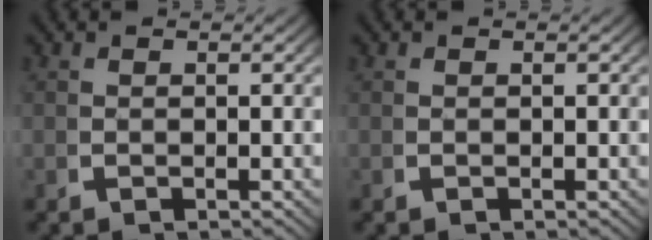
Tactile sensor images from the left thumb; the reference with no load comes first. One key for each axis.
{"total": 0.0}